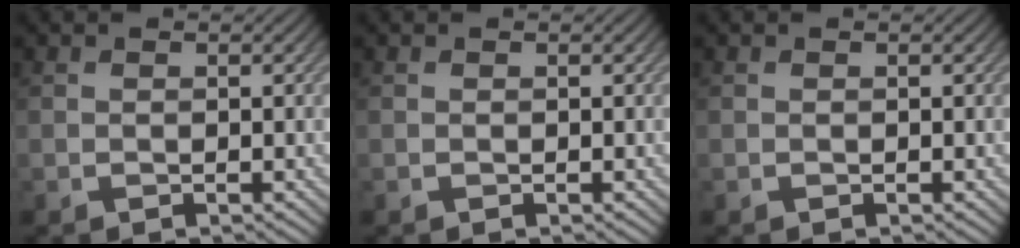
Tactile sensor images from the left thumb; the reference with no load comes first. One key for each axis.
{"total": 0.0}
{"total": 0.0}